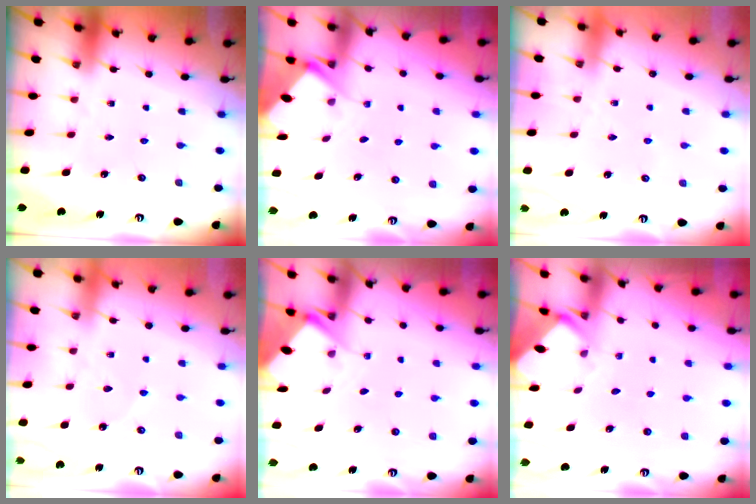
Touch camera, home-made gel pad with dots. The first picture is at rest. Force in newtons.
{"total": 2.6, "press": 2.6, "slide": 0.1}
{"total": 2.4, "press": 2.4, "slide": 0.4}
{"total": 2.0, "press": 2.0, "slide": 0.2}
{"total": 2.7, "press": 2.7, "slide": 0.3}
{"total": 2.9, "press": 2.9, "slide": 0.1}